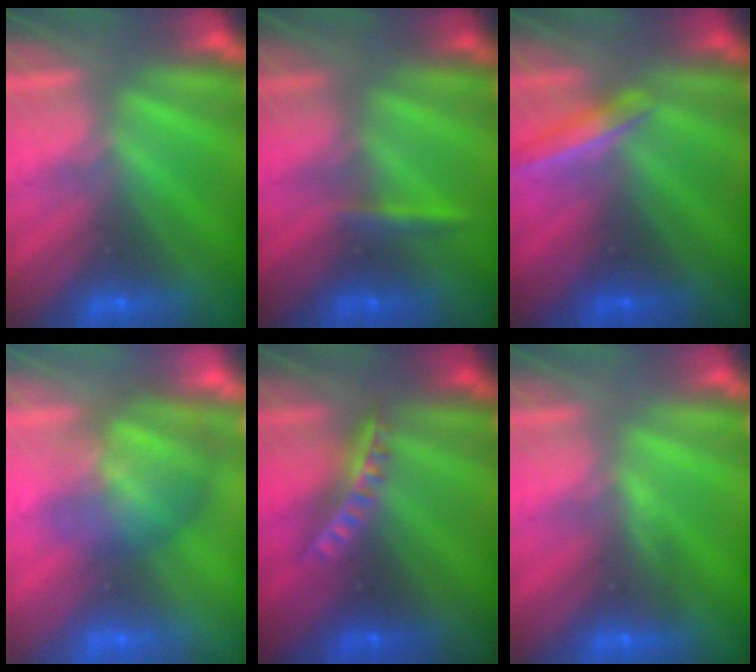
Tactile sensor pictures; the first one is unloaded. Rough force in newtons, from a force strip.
{"total": 2.4}
{"total": 1.8}
{"total": 3.9}
{"total": 7.2}
{"total": 3.2}